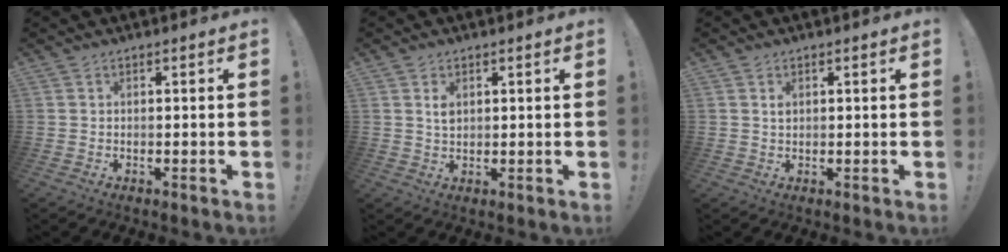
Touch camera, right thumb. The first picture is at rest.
{"total": 2.5, "force": [1.0, 1.6, 1.7], "torque": [-0.013, -0.008, 0.012]}
{"total": 1.0, "force": [0.5, 0.6, 0.5], "torque": [-0.003, -0.003, 0.009]}